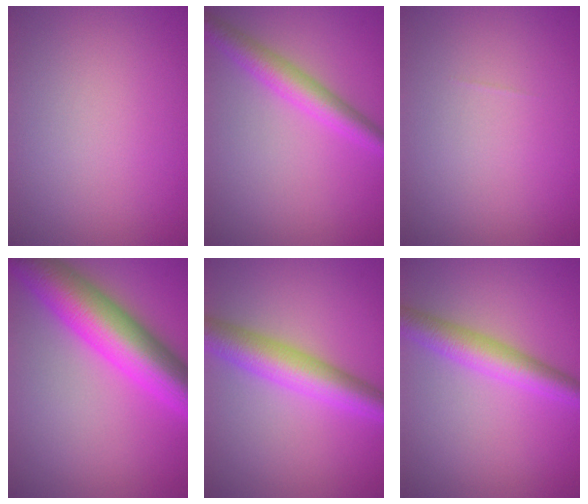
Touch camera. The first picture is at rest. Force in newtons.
{"total": 3.8, "press": 3.8, "slide": 0.1}
{"total": 0.0}
{"total": 10.1, "press": 10.1, "slide": 0.2}
{"total": 5.8, "press": 5.8, "slide": 0.1}
{"total": 4.3, "press": 4.3, "slide": 0.2}